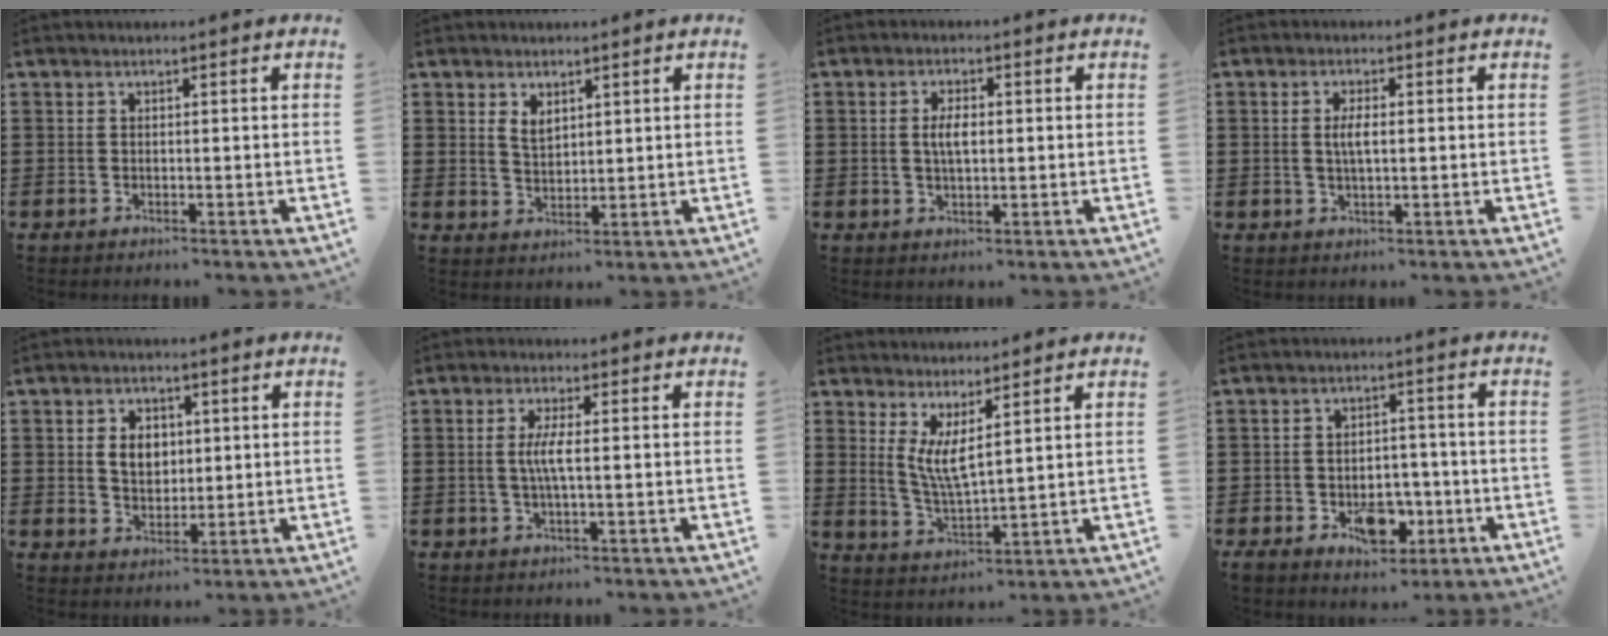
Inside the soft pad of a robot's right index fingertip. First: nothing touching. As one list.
[{"total": 2.5, "force": [1.5, 1.5, 1.3], "torque": [-0.023, 0.000, 0.027]}, {"total": 3.3, "force": [0.2, 1.3, 3.0], "torque": [-0.060, 0.003, 0.001]}, {"total": 2.9, "force": [0.1, 0.9, 2.8], "torque": [-0.054, 0.000, 0.000]}, {"total": 4.6, "force": [0.8, 3.4, 3.0], "torque": [-0.061, 0.011, 0.009]}, {"total": 3.7, "force": [-0.1, 0.4, 3.6], "torque": [-0.081, -0.008, -0.009]}, {"total": 5.1, "force": [2.2, 0.8, 4.5], "torque": [-0.095, -0.006, 0.042]}, {"total": 7.5, "force": [-3.0, 4.7, 5.0], "torque": [-0.065, 0.014, -0.050]}]